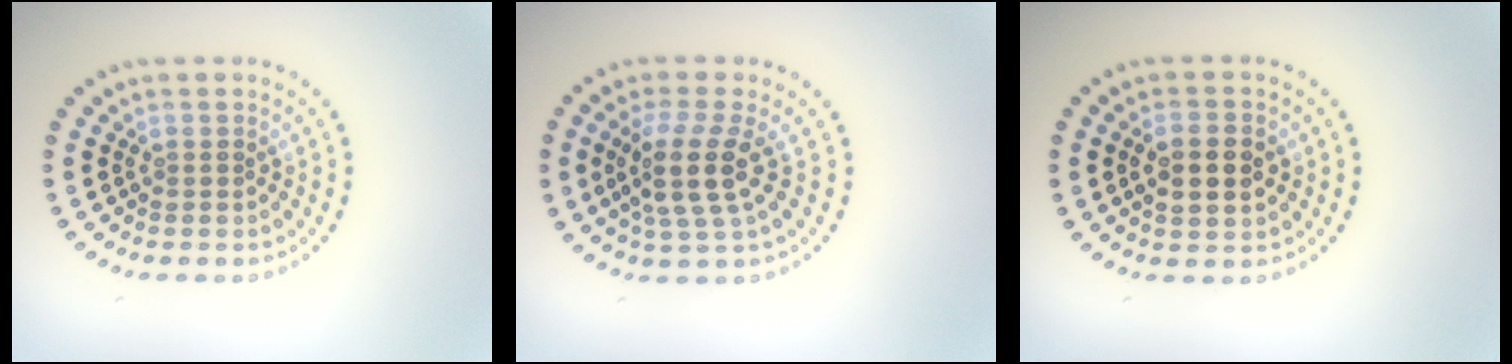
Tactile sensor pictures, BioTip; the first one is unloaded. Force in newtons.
{"total": 4.0, "press": 3.1, "slide": 2.5}
{"total": 3.0, "press": 3.0, "slide": 0.2}